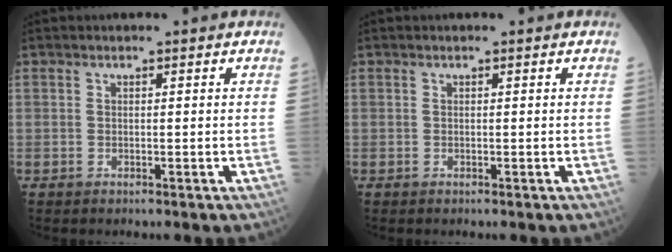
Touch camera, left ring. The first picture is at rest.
{"total": 0.0}